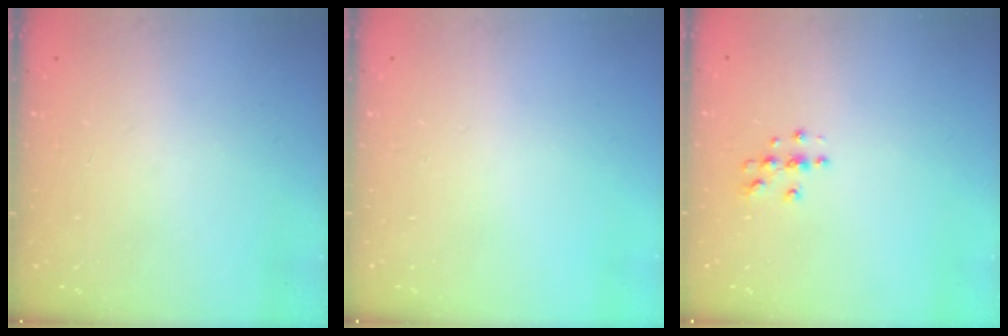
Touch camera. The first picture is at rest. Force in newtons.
{"total": 0.0}
{"total": 3.8, "press": 3.8, "slide": 0.5}